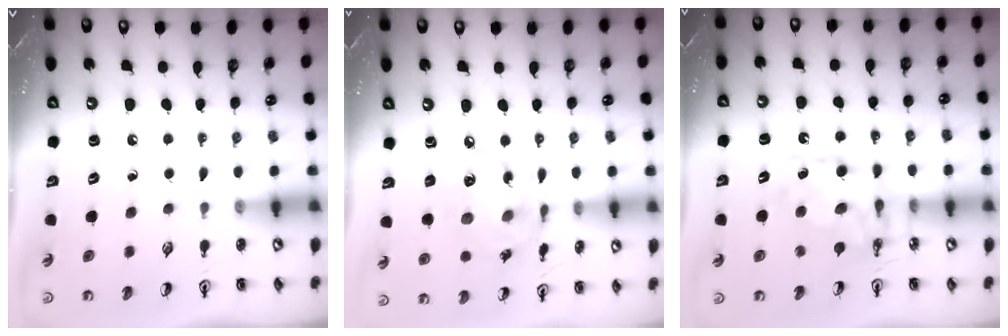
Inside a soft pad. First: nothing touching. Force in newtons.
{"total": 14.7, "press": 14.7, "slide": 1.1}
{"total": 9.3, "press": 9.3, "slide": 0.5}